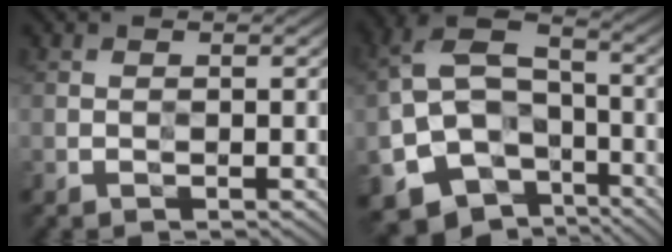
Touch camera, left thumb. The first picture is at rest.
{"total": 15.7, "force": [-6.9, 11.0, 8.9], "torque": [-0.202, -0.037, -0.090]}